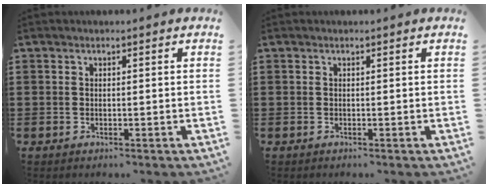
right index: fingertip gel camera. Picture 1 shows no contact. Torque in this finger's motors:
{"motor_torque": [0.08, 0.07, -0.01, 0.00]}